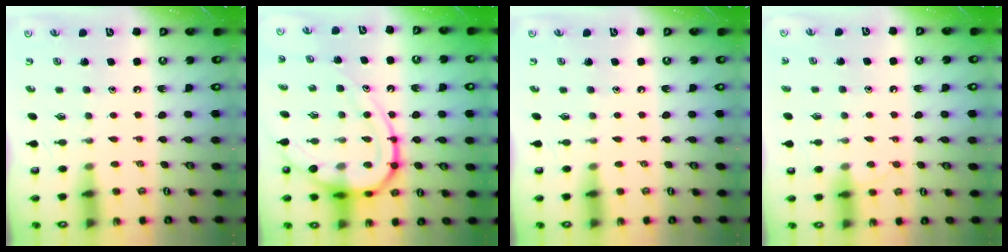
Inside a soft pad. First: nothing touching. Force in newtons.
{"total": 18.1, "press": 18.0, "slide": 1.8}
{"total": 0.0}
{"total": 4.7, "press": 4.7, "slide": 0.5}